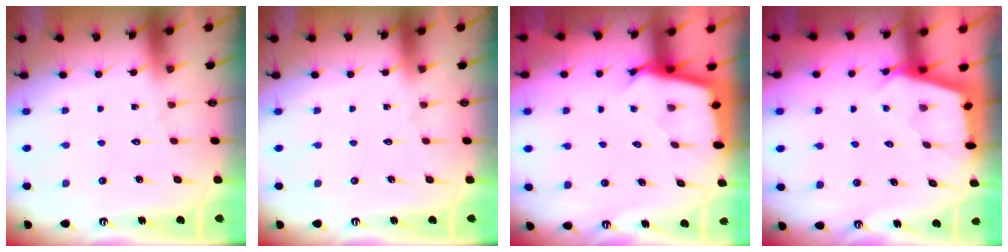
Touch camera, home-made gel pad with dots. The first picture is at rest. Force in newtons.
{"total": 0.0}
{"total": 2.7, "press": 2.7, "slide": 0.1}
{"total": 2.6, "press": 2.6, "slide": 0.4}